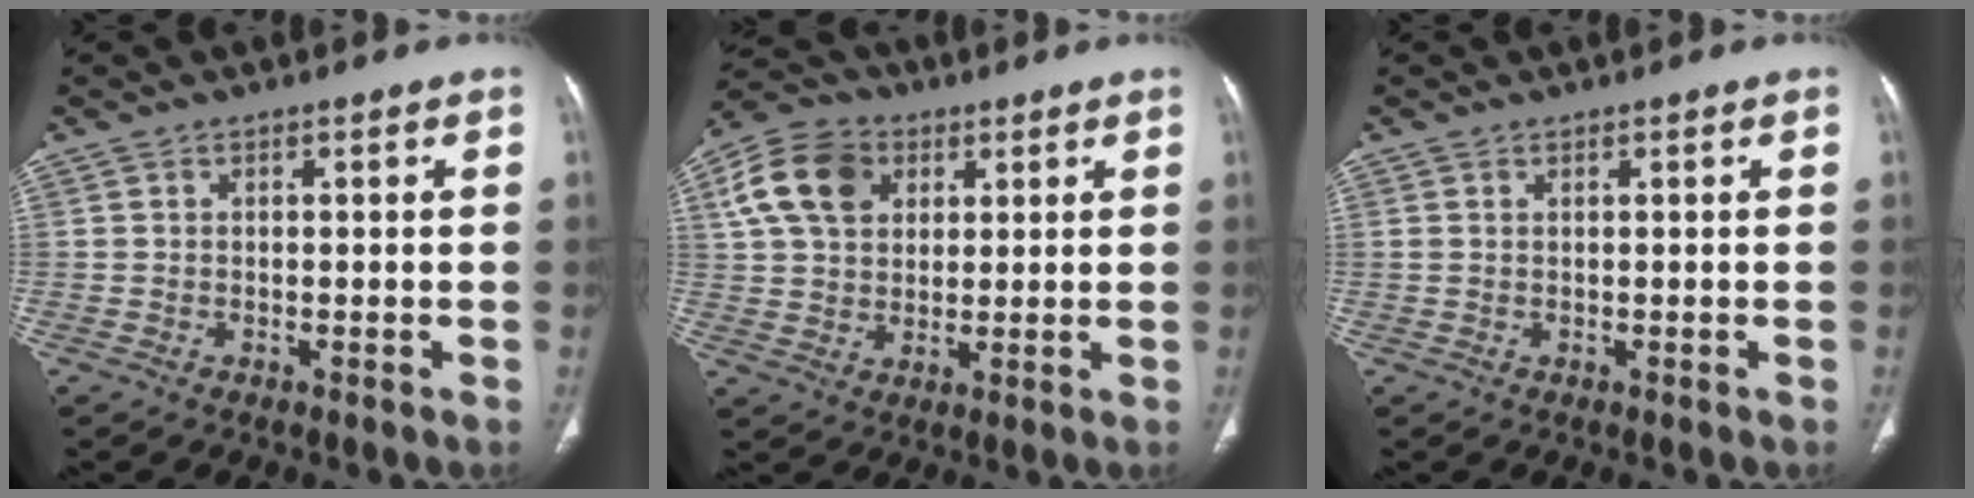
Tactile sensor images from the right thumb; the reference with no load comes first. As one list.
[{"total": 12.1, "force": [4.3, 9.0, 6.8], "torque": [-0.111, 0.002, 0.073]}, {"total": 0.5, "force": [0.2, 0.3, 0.3], "torque": [-0.009, 0.006, 0.006]}]